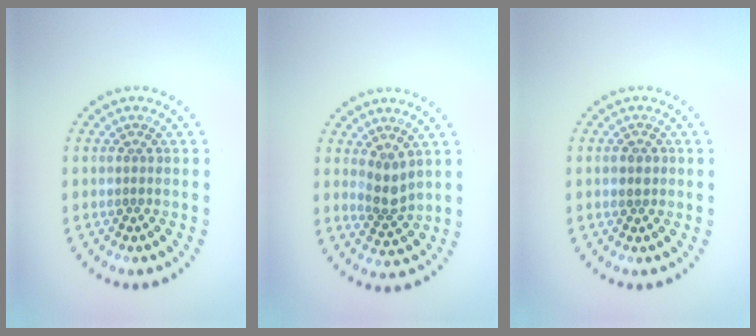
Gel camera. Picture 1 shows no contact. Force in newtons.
{"total": 2.4, "press": 1.8, "slide": 1.6}
{"total": 1.3, "press": 1.3, "slide": 0.2}